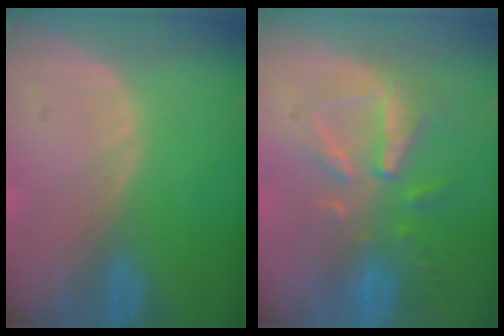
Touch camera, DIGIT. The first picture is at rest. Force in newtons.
{"total": 8.1, "press": 7.3, "slide": 3.5}